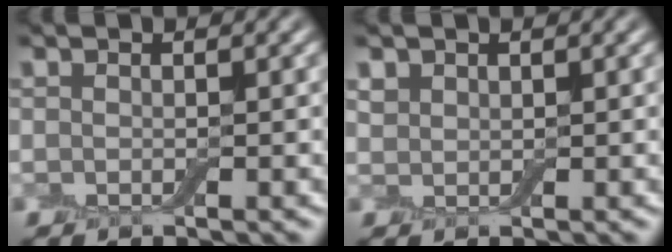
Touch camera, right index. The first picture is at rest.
{"total": 1.0, "force": [0.8, 0.7, 0.1], "torque": [-0.005, 0.002, 0.017]}